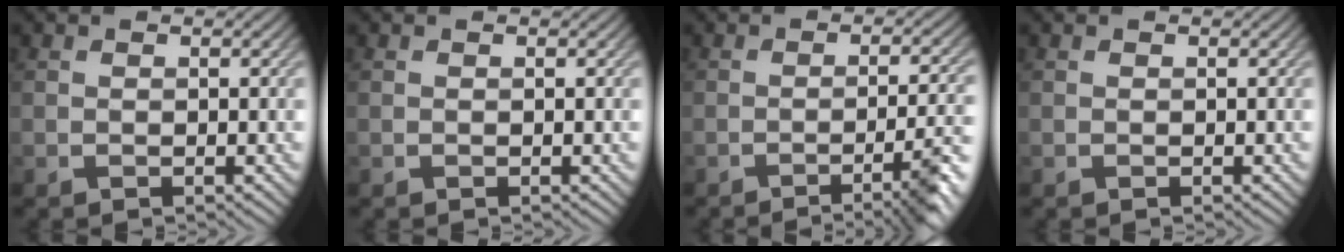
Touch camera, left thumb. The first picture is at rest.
{"total": 0.0}
{"total": 6.7, "force": [-3.6, 1.2, 5.6], "torque": [-0.076, 0.001, -0.056]}
{"total": 0.0}